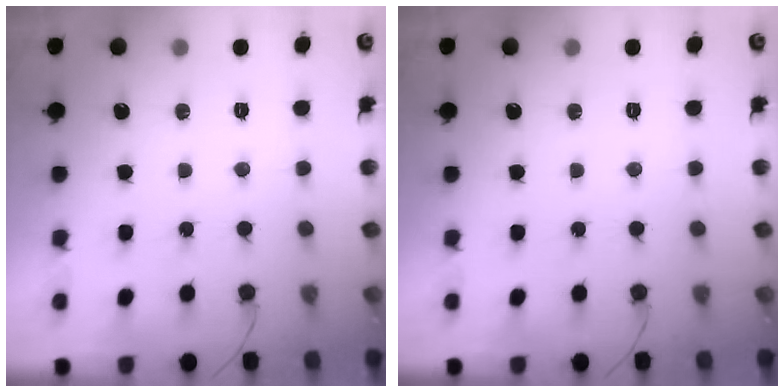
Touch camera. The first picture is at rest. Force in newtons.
{"total": 0.0}